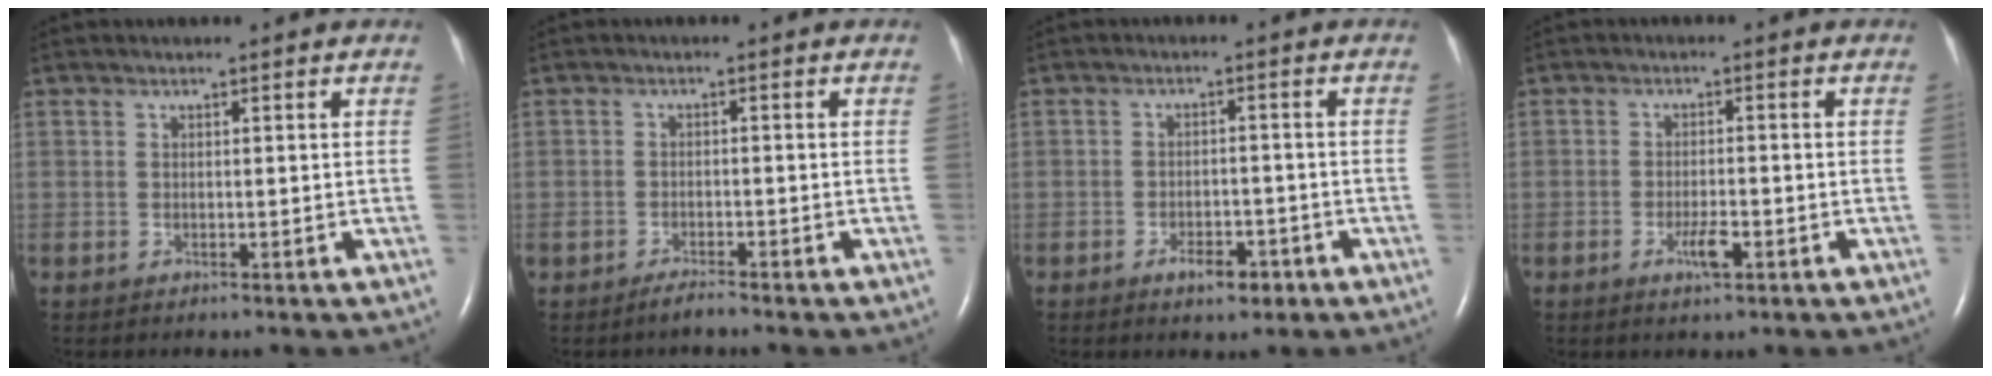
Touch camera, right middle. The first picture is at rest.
{"total": 1.6, "force": [-1.5, 0.1, 0.5], "torque": [-0.015, -0.003, -0.027]}
{"total": 3.8, "force": [-2.3, 1.7, 2.4], "torque": [-0.039, 0.003, -0.032]}
{"total": 2.9, "force": [-1.4, 0.6, 2.5], "torque": [-0.049, -0.002, -0.023]}